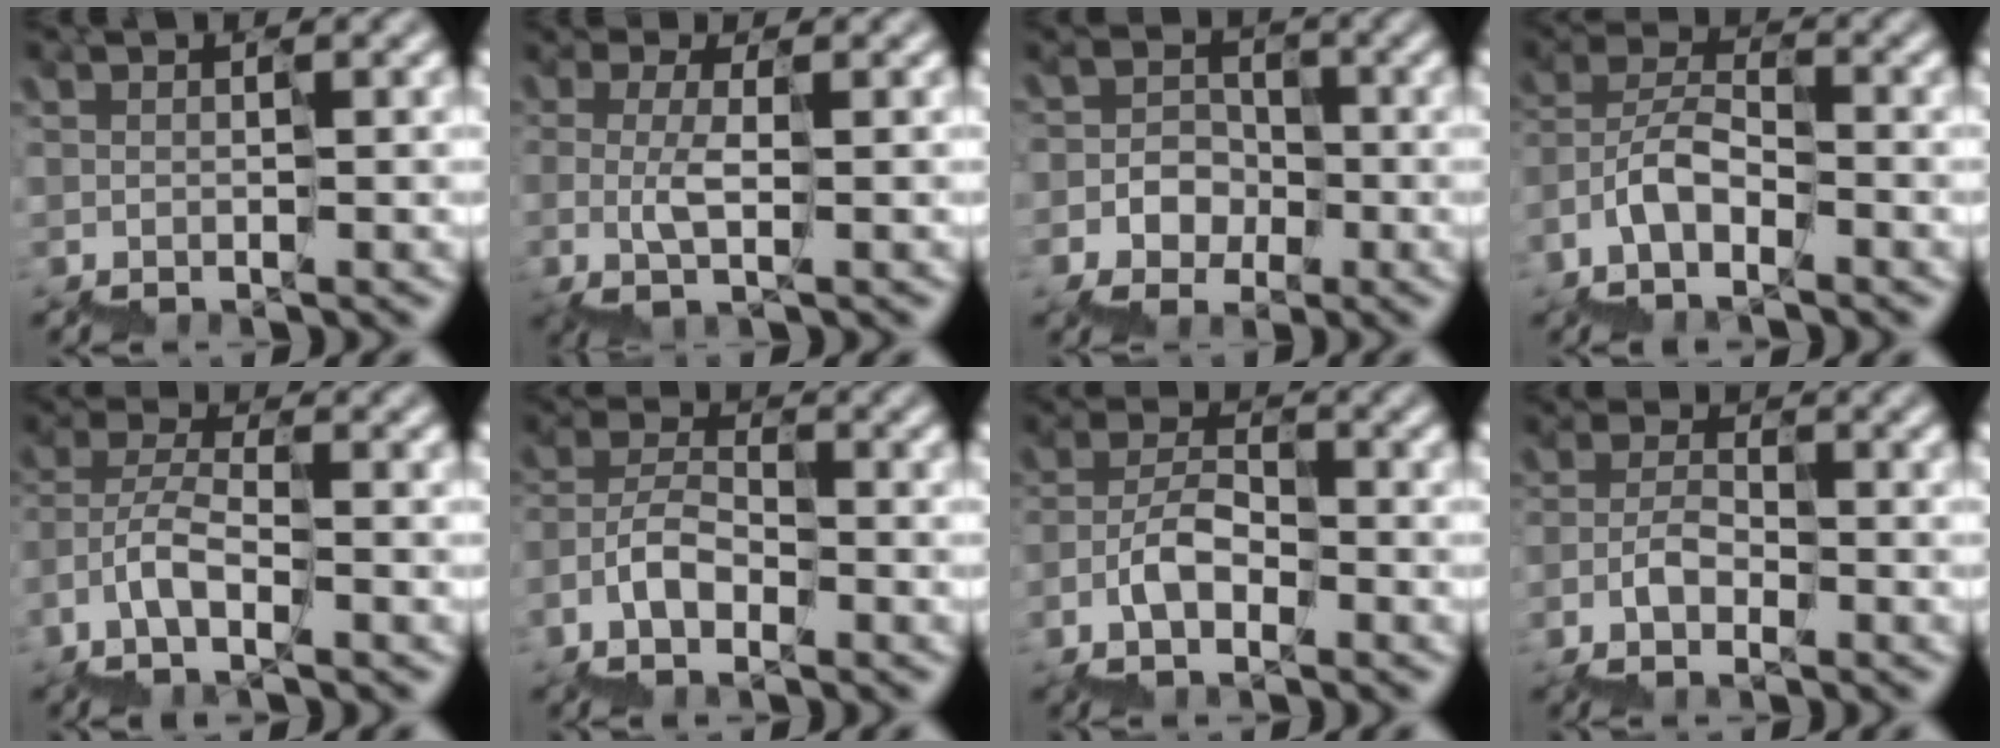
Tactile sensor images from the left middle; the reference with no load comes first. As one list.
[{"total": 1.2, "force": [0.0, 0.4, 1.2], "torque": [-0.032, 0.006, 0.003]}, {"total": 2.7, "force": [-1.3, 2.4, -0.2], "torque": [0.000, 0.013, -0.020]}, {"total": 4.5, "force": [-3.0, 2.4, 2.4], "torque": [-0.045, 0.020, -0.054]}, {"total": 3.9, "force": [-2.4, 2.0, 2.4], "torque": [-0.049, 0.016, -0.045]}, {"total": 3.9, "force": [-2.8, 2.1, 1.6], "torque": [-0.033, 0.015, -0.053]}, {"total": 3.2, "force": [-2.0, 1.9, 1.6], "torque": [-0.035, 0.016, -0.036]}, {"total": 2.0, "force": [-1.5, 1.1, 0.6], "torque": [-0.016, 0.011, -0.026]}]